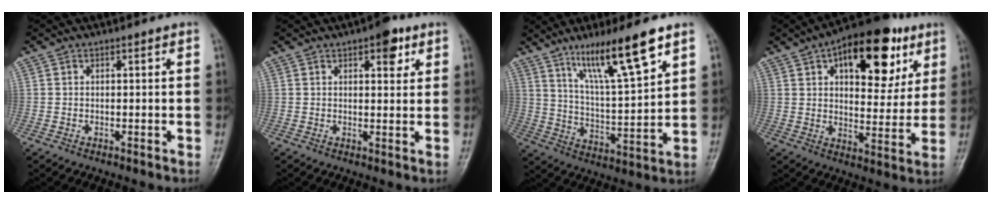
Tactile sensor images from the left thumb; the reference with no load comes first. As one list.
[{"total": 4.9, "force": [2.6, 2.2, 3.6], "torque": [-0.030, -0.008, 0.030]}, {"total": 14.9, "force": [9.4, 2.0, 11.4], "torque": [-0.192, -0.049, 0.173]}, {"total": 20.5, "force": [9.1, 10.2, 15.2], "torque": [-0.170, -0.016, 0.131]}]